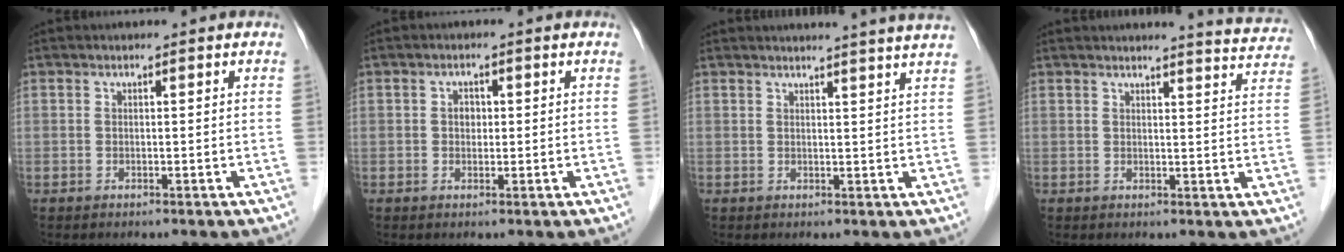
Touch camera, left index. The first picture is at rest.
{"total": 1.7, "force": [0.2, 1.4, 1.0], "torque": [-0.017, 0.003, 0.002]}
{"total": 9.1, "force": [8.6, -1.4, 2.6], "torque": [-0.027, -0.023, 0.081]}
{"total": 7.4, "force": [7.4, 0.0, 0.9], "torque": [-0.008, -0.028, 0.064]}